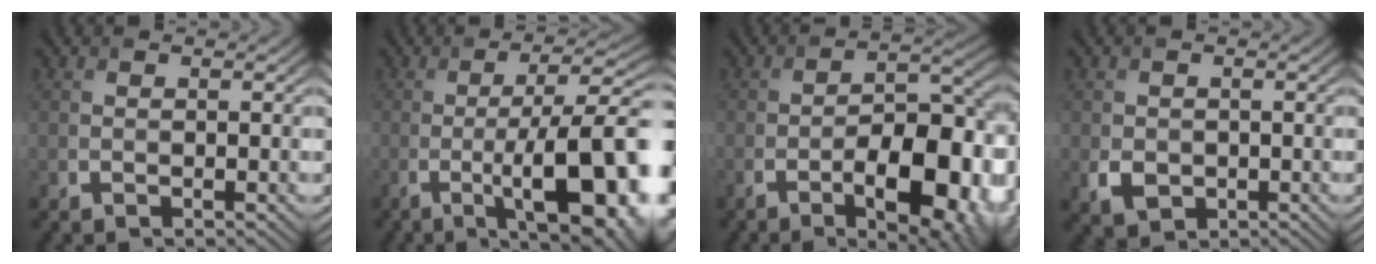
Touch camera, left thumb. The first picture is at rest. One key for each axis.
{"total": 14.6, "fx": -4.4, "fy": 4.0, "fz": 13.3, "tx": -0.167, "ty": 0.004, "tz": -0.056}
{"total": 11.1, "fx": -4.8, "fy": 4.2, "fz": 9.1, "tx": -0.134, "ty": 0.000, "tz": -0.070}
{"total": 2.7, "fx": -0.5, "fy": 2.2, "fz": 1.5, "tx": -0.037, "ty": -0.005, "tz": -0.009}